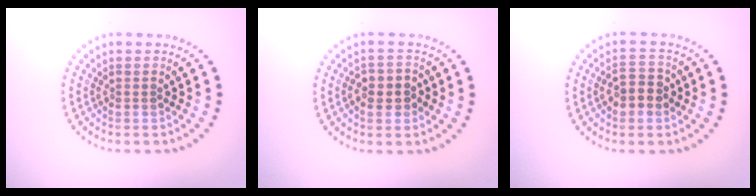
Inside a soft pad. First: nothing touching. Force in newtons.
{"total": 2.6, "press": 2.5, "slide": 0.7}
{"total": 2.9, "press": 2.9, "slide": 0.4}